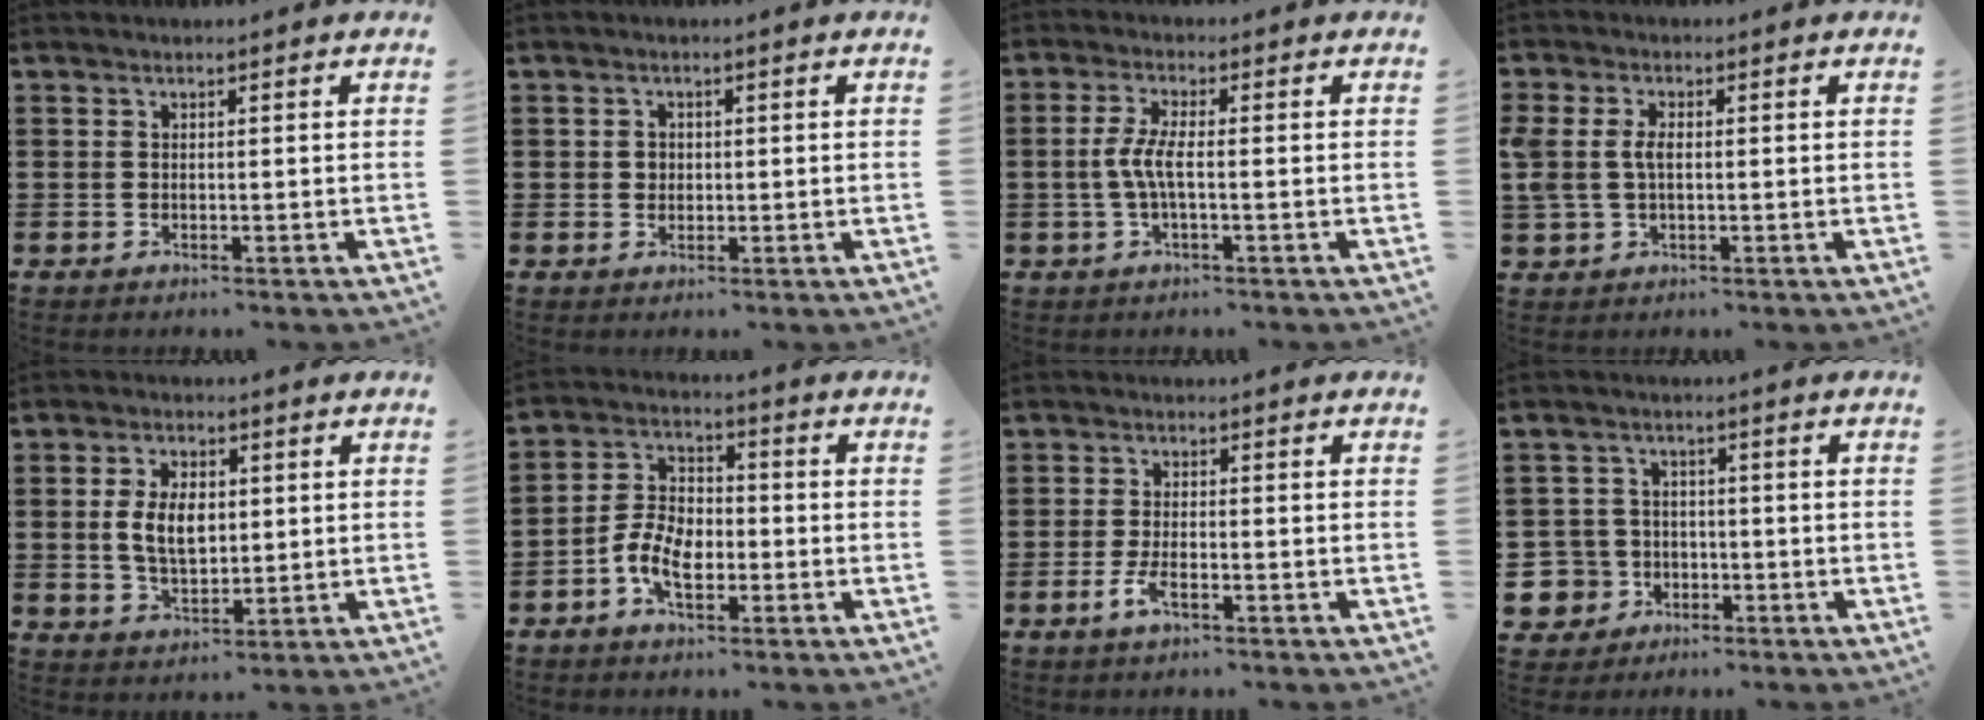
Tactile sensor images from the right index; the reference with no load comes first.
{"total": 1.2, "force": [0.1, 1.1, 0.5], "torque": [-0.013, 0.007, 0.002]}
{"total": 4.3, "force": [-0.7, 0.7, 4.1], "torque": [-0.104, -0.009, -0.024]}
{"total": 4.0, "force": [0.2, 2.3, 3.3], "torque": [-0.090, 0.000, -0.005]}
{"total": 6.3, "force": [0.5, 3.6, 5.2], "torque": [-0.096, 0.004, 0.002]}
{"total": 6.9, "force": [-2.6, 4.0, 5.0], "torque": [-0.115, 0.005, -0.054]}
{"total": 3.3, "force": [-1.5, 1.0, 2.8], "torque": [-0.068, -0.008, -0.032]}
{"total": 6.0, "force": [-2.1, 5.3, 1.8], "torque": [-0.082, 0.003, -0.044]}